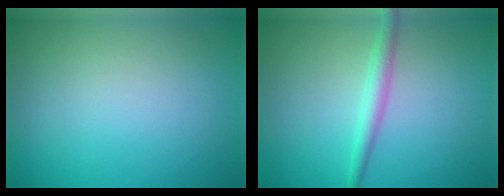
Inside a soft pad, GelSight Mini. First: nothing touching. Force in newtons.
{"total": 2.2, "press": 2.2, "slide": 0.1}